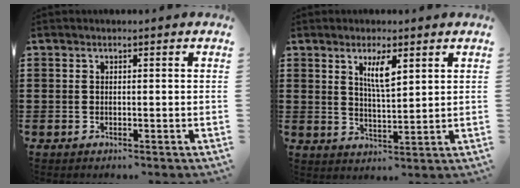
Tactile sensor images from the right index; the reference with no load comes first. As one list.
[{"total": 4.8, "force": [2.3, 1.3, 4.0], "torque": [-0.077, 0.004, 0.037]}]